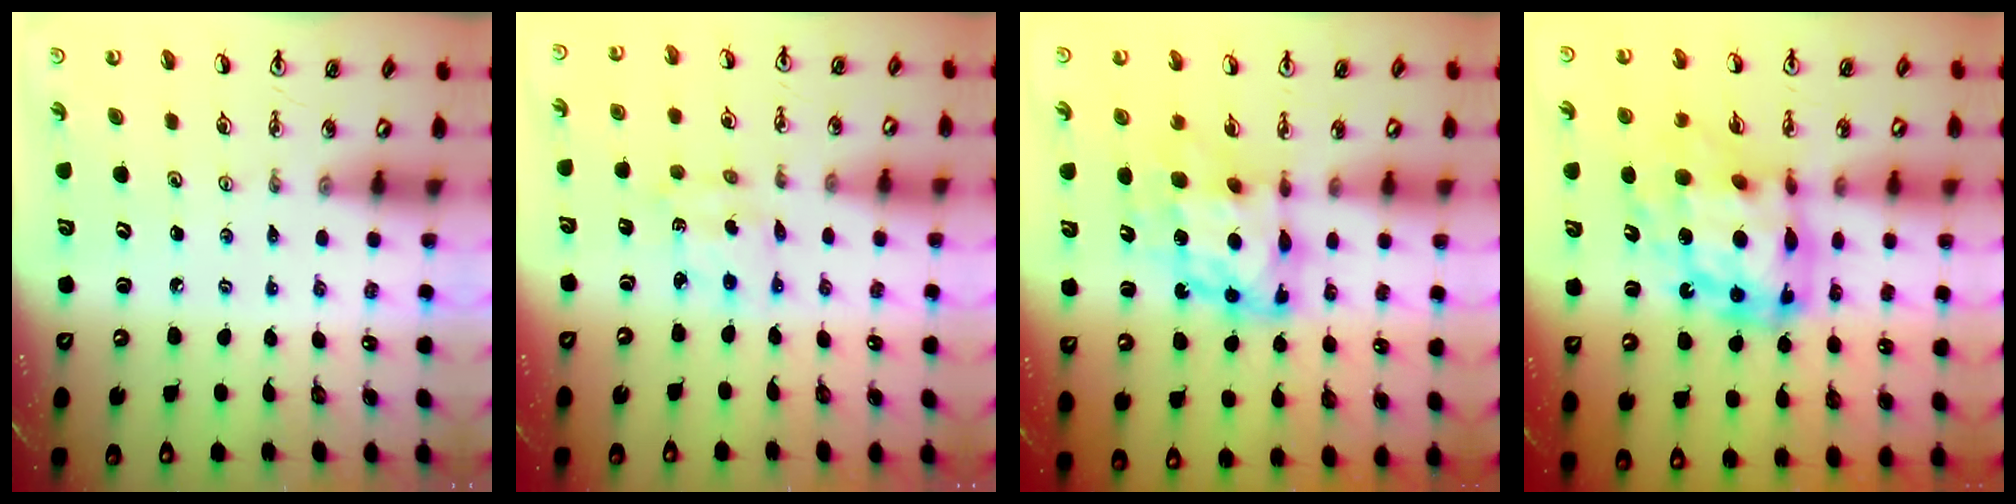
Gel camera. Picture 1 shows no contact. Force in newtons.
{"total": 2.5, "press": 2.5, "slide": 0.3}
{"total": 10.9, "press": 10.8, "slide": 1.0}
{"total": 19.0, "press": 18.9, "slide": 1.8}